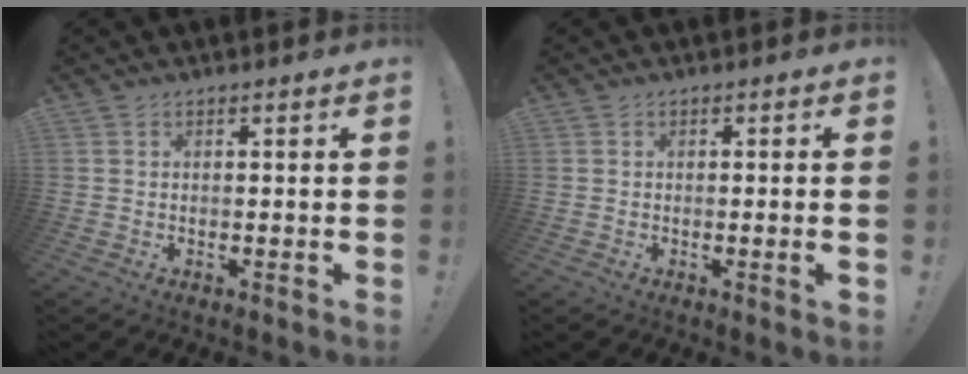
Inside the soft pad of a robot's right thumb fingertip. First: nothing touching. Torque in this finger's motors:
{"motor_torque": [0.04, -0.14, -0.17, 0.25, 0.00]}